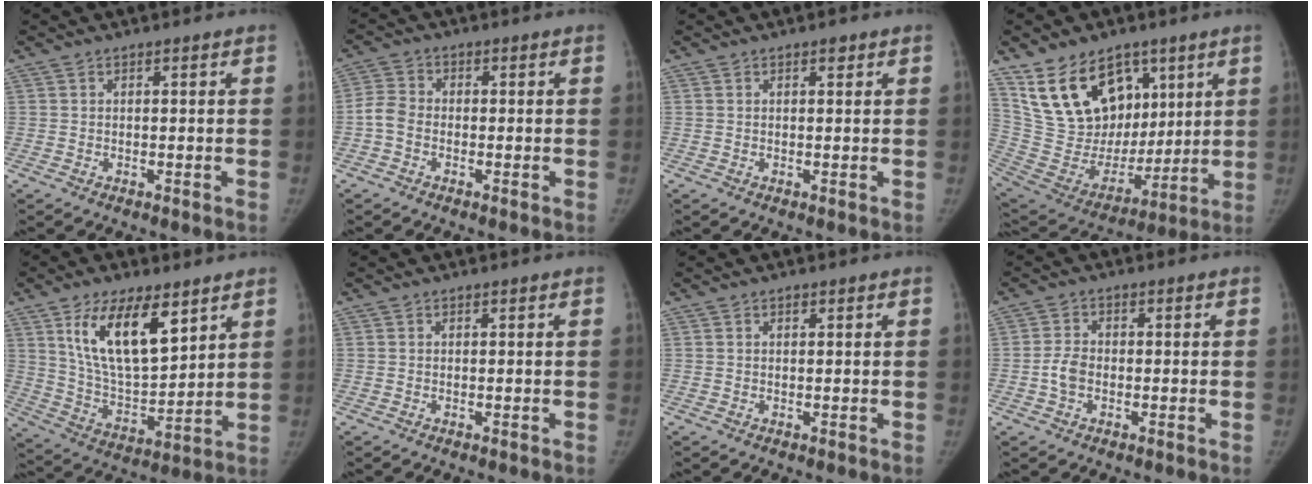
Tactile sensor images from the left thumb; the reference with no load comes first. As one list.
[{"total": 4.0, "force": [-1.2, 3.1, 2.4], "torque": [-0.044, 0.009, -0.033]}, {"total": 1.1, "force": [0.7, 0.5, 0.7], "torque": [-0.005, -0.001, 0.008]}, {"total": 21.8, "force": [11.3, 14.0, 12.3], "torque": [-0.175, -0.034, 0.223]}, {"total": 16.7, "force": [8.5, 7.5, 12.3], "torque": [-0.183, -0.045, 0.167]}, {"total": 0.0}, {"total": 0.5, "force": [0.3, 0.3, 0.3], "torque": [-0.004, -0.001, 0.004]}, {"total": 3.5, "force": [-0.9, 2.5, 2.3], "torque": [-0.044, 0.010, -0.021]}]